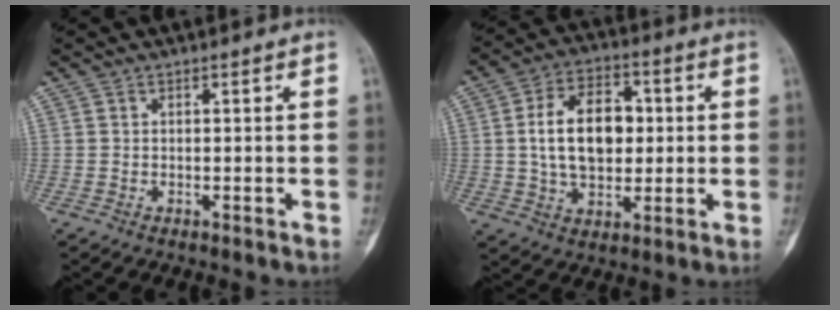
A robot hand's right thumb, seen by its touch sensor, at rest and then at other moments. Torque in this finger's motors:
{"motor_torque": [1.45, 2.11, 0.85, -0.75, 0.50]}